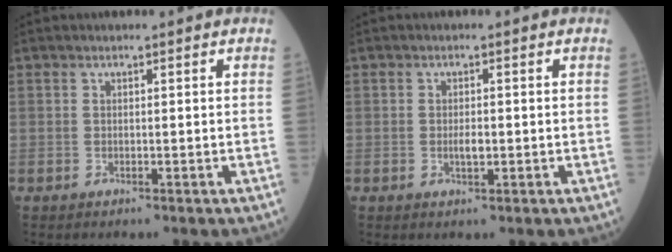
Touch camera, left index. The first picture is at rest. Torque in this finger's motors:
{"motor_torque": [0.38, 0.00, 0.03, 0.01]}